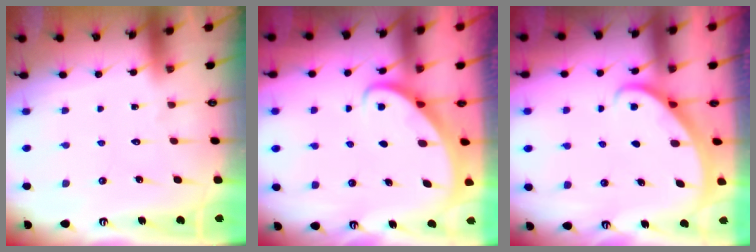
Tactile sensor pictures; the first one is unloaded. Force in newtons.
{"total": 2.6, "press": 2.6, "slide": 0.3}
{"total": 2.0, "press": 2.0, "slide": 0.2}